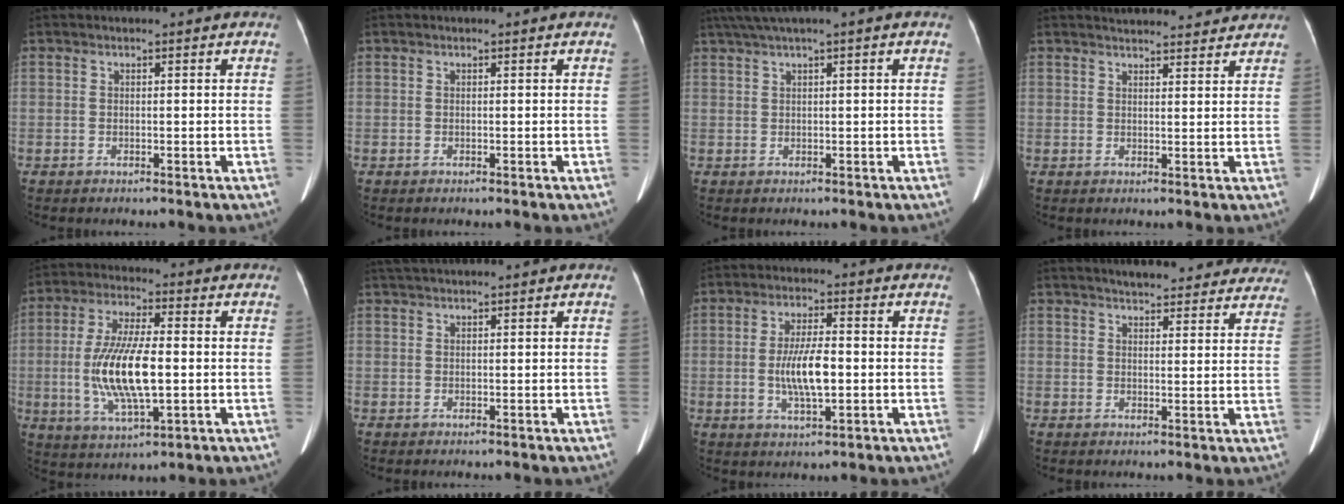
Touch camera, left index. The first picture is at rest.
{"total": 0.0}
{"total": 3.7, "force": [2.2, -0.4, 3.0], "torque": [-0.068, 0.024, 0.048]}
{"total": 9.8, "force": [9.3, 1.9, 2.3], "torque": [-0.023, 0.015, 0.107]}
{"total": 12.8, "force": [-1.3, 3.4, 12.3], "torque": [-0.251, -0.005, -0.018]}
{"total": 2.8, "force": [2.5, -0.1, 1.1], "torque": [-0.018, 0.028, 0.048]}
{"total": 7.4, "force": [-0.9, 1.8, 7.1], "torque": [-0.143, -0.002, -0.014]}
{"total": 18.1, "force": [16.6, 4.7, 5.6], "torque": [-0.055, 0.000, 0.188]}